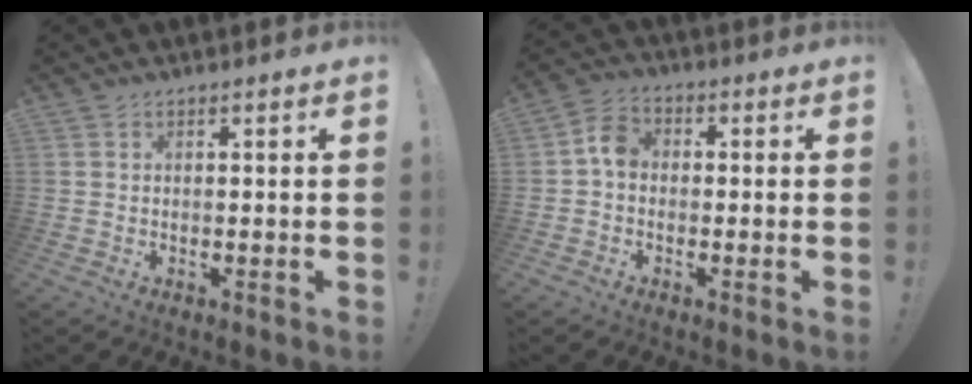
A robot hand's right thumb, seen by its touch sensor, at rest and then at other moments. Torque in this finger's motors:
{"motor_torque": [1.05, 0.79, 0.54, 0.06, 0.00]}